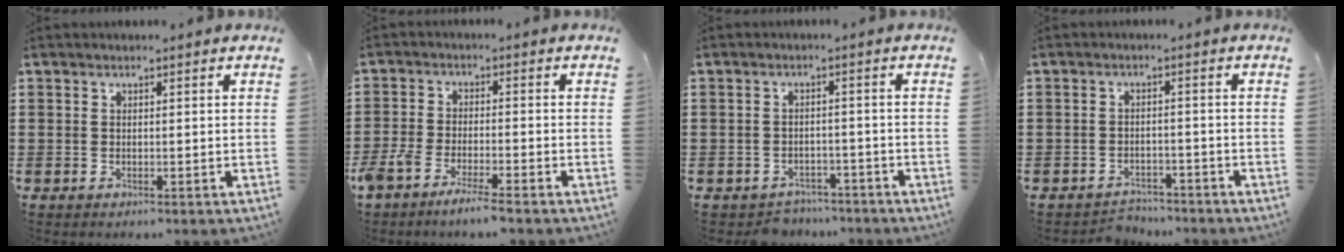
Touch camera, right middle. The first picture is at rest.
{"total": 4.3, "force": [-3.7, 0.2, 2.2], "torque": [-0.058, -0.012, -0.073]}
{"total": 2.6, "force": [-2.5, 0.8, -0.2], "torque": [-0.005, 0.001, -0.055]}
{"total": 2.7, "force": [-2.6, 0.6, -0.1], "torque": [-0.006, 0.000, -0.058]}